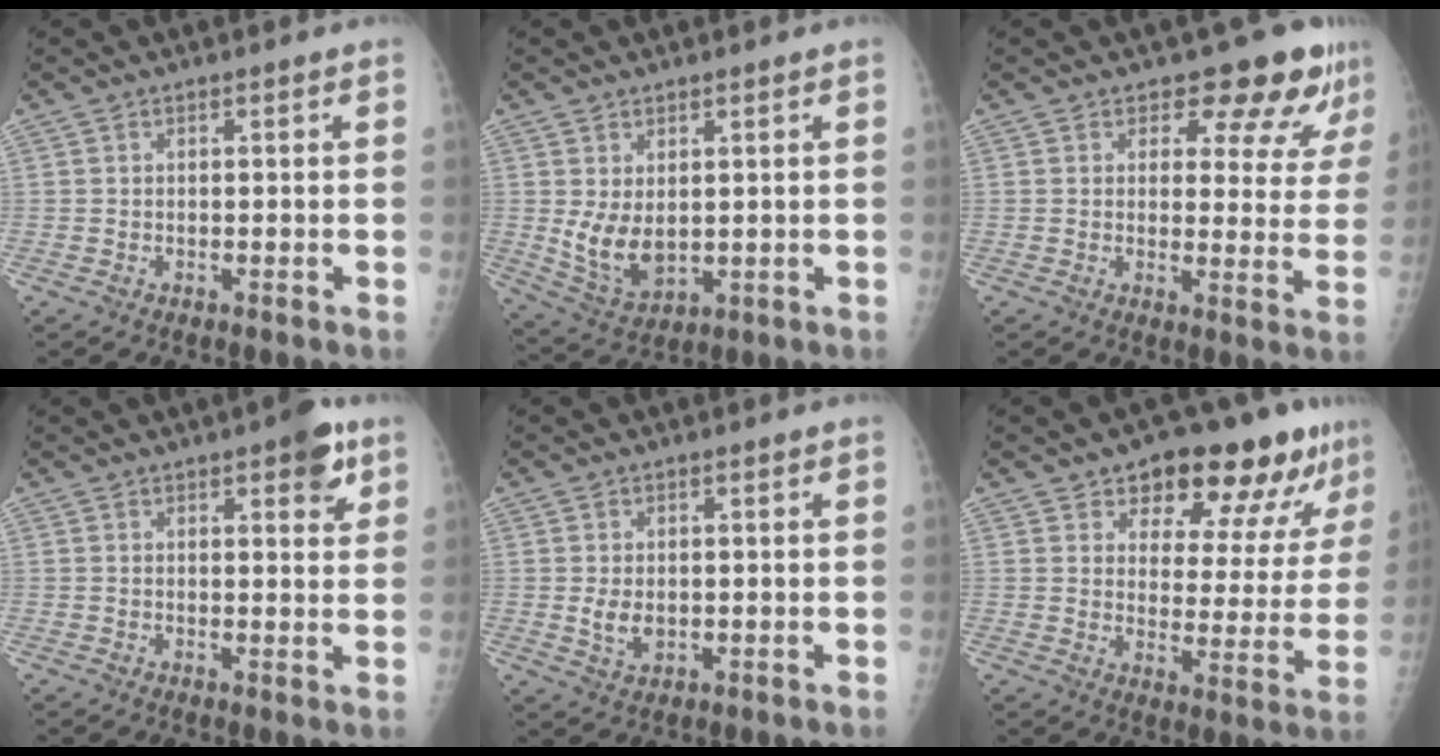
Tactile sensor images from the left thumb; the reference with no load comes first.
{"total": 7.5, "force": [1.0, 4.6, 5.8], "torque": [-0.094, -0.021, 0.038]}
{"total": 10.7, "force": [8.3, 4.8, 4.8], "torque": [-0.015, -0.050, 0.087]}
{"total": 5.7, "force": [3.1, 2.1, 4.4], "torque": [-0.038, -0.011, 0.032]}
{"total": 3.7, "force": [0.0, 2.5, 2.7], "torque": [-0.041, -0.007, 0.007]}
{"total": 16.8, "force": [11.4, 7.3, 10.0], "torque": [-0.081, -0.055, 0.154]}